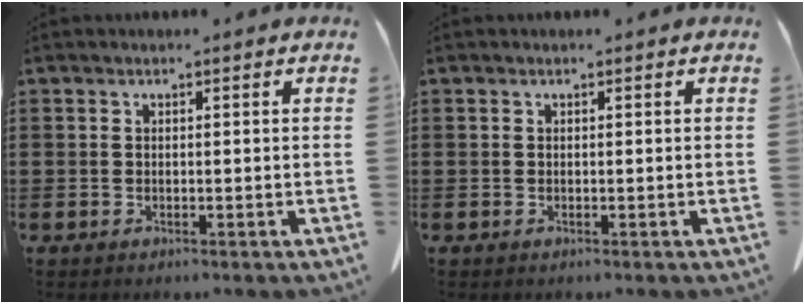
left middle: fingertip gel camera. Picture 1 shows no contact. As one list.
[{"total": 0.0}]